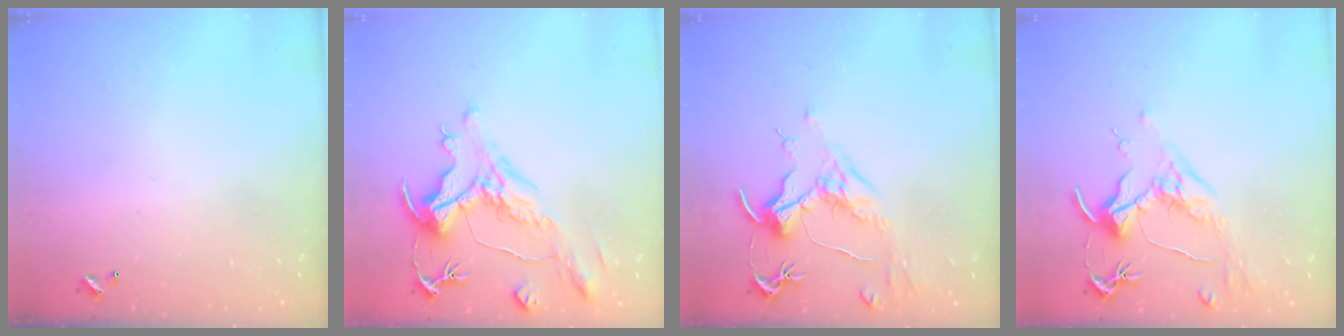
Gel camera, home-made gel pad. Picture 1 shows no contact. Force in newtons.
{"total": 1.9, "press": 0.8, "slide": 1.8}
{"total": 1.7, "press": 1.5, "slide": 0.9}
{"total": 1.8, "press": 1.5, "slide": 0.9}